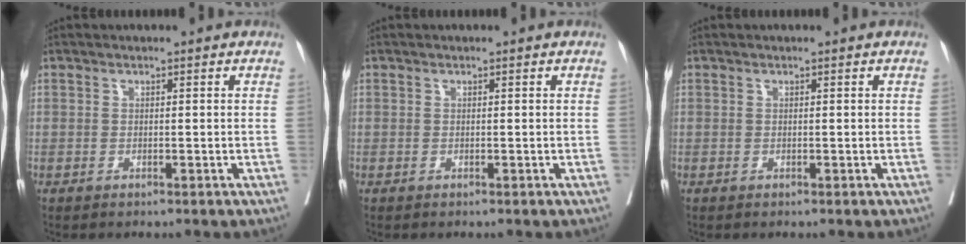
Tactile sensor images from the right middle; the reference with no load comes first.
{"total": 0.0}
{"total": 0.0}